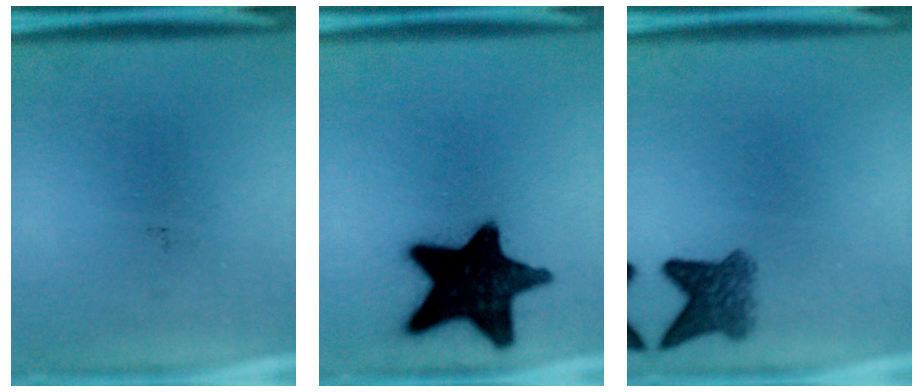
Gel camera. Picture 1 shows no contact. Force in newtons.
{"total": 18.3}
{"total": 4.5}